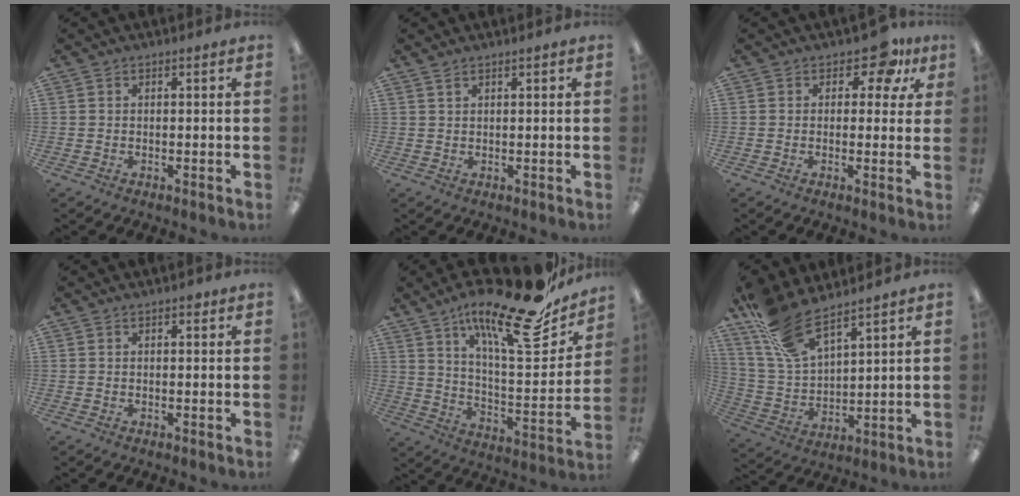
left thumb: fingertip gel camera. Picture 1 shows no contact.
{"total": 1.3, "force": [0.9, 0.6, 0.7], "torque": [-0.016, 0.002, 0.017]}
{"total": 7.6, "force": [4.1, 4.1, 4.9], "torque": [-0.056, -0.020, 0.065]}
{"total": 0.7, "force": [0.4, 0.4, 0.4], "torque": [0.000, 0.000, 0.004]}
{"total": 24.4, "force": [17.7, 5.9, 15.7], "torque": [-0.246, -0.116, 0.285]}
{"total": 14.2, "force": [11.1, 4.9, 7.4], "torque": [-0.180, -0.052, 0.206]}